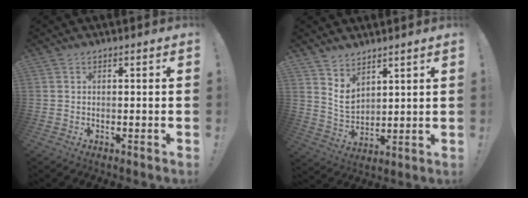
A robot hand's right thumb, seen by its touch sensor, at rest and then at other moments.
{"total": 6.7, "force": [5.0, 4.0, 2.1], "torque": [-0.031, -0.041, 0.097]}